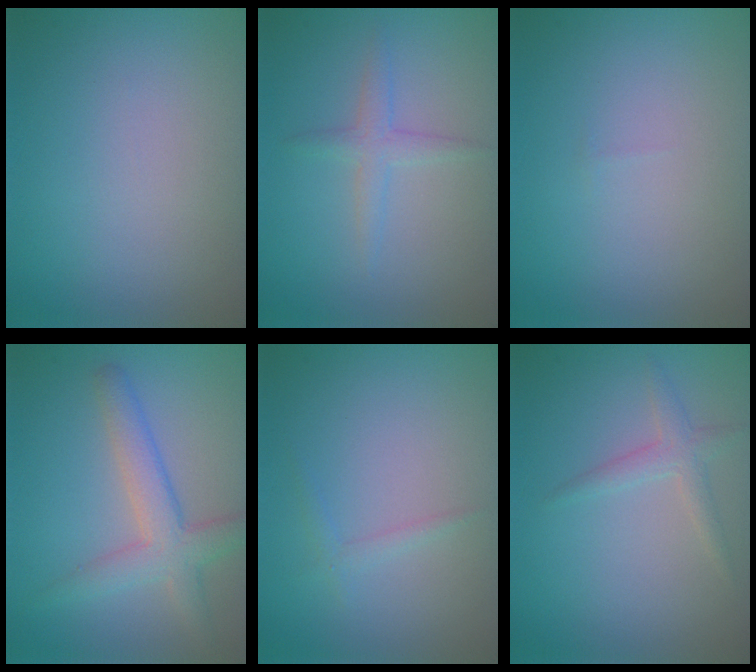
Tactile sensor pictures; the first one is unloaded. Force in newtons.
{"total": 1.7, "press": 1.7, "slide": 0.1}
{"total": 0.0}
{"total": 3.9, "press": 3.9, "slide": 0.1}
{"total": 0.9, "press": 0.9, "slide": 0.1}
{"total": 1.6, "press": 1.6, "slide": 0.0}